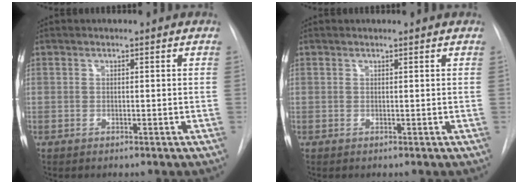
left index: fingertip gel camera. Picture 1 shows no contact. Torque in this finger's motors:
{"motor_torque": [0.07, 0.32, -0.06, -0.01]}